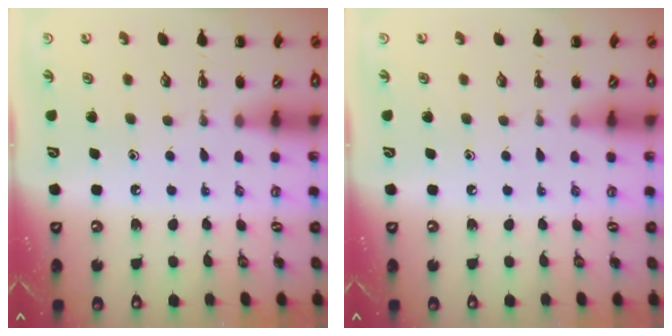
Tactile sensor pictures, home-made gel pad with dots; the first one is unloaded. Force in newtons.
{"total": 0.0}